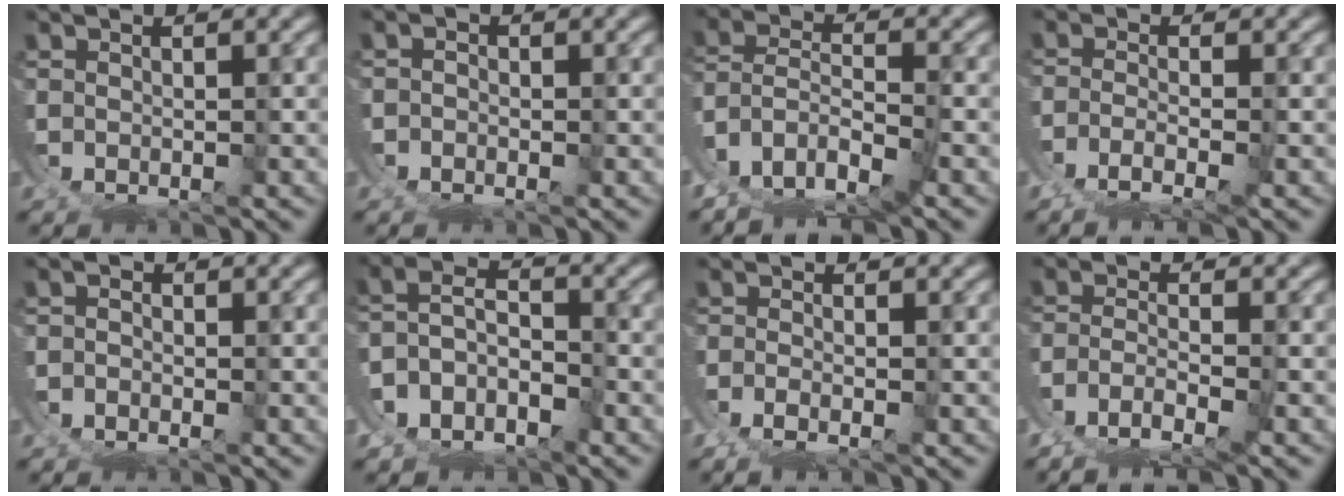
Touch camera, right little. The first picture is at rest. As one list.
[{"total": 1.9, "force": [-1.1, 1.5, 0.4], "torque": [-0.011, -0.010, -0.016]}, {"total": 4.1, "force": [-0.9, 2.7, 3.0], "torque": [-0.071, -0.031, -0.002]}, {"total": 2.2, "force": [-1.0, -0.7, 1.8], "torque": [-0.040, -0.013, -0.008]}, {"total": 2.4, "force": [-1.4, 1.9, 0.6], "torque": [-0.012, -0.010, -0.023]}, {"total": 9.7, "force": [-3.1, 8.9, 2.4], "torque": [-0.091, -0.038, -0.059]}, {"total": 1.7, "force": [-0.9, -1.1, 0.9], "torque": [-0.017, -0.008, -0.010]}, {"total": 2.5, "force": [-1.6, -0.1, 1.9], "torque": [-0.049, -0.023, -0.013]}]